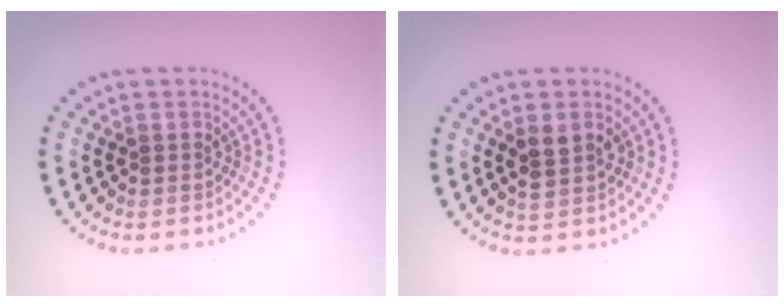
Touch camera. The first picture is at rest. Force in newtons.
{"total": 2.2, "press": 2.1, "slide": 0.2}